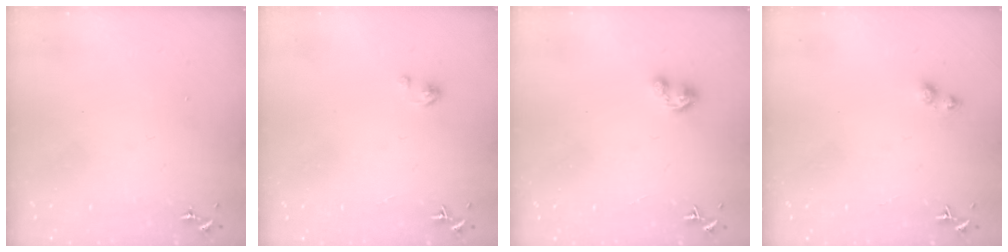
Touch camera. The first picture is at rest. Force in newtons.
{"total": 2.1, "press": 2.1, "slide": 0.2}
{"total": 3.9, "press": 3.8, "slide": 0.4}
{"total": 3.3, "press": 3.2, "slide": 0.6}